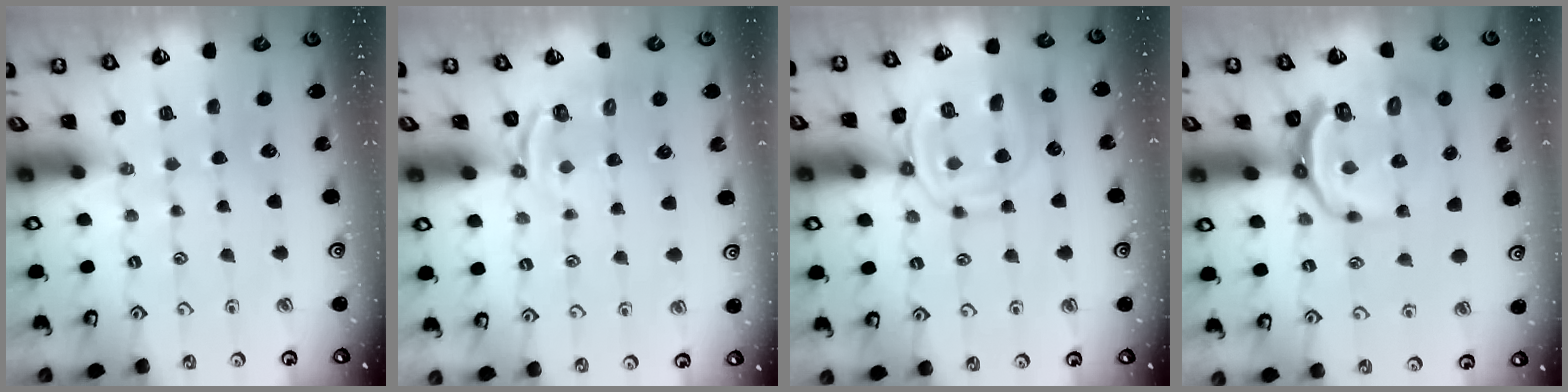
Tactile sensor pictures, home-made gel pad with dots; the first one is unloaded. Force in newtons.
{"total": 4.3, "press": 3.3, "slide": 2.7}
{"total": 13.7, "press": 13.7, "slide": 1.3}
{"total": 10.2, "press": 9.5, "slide": 3.7}